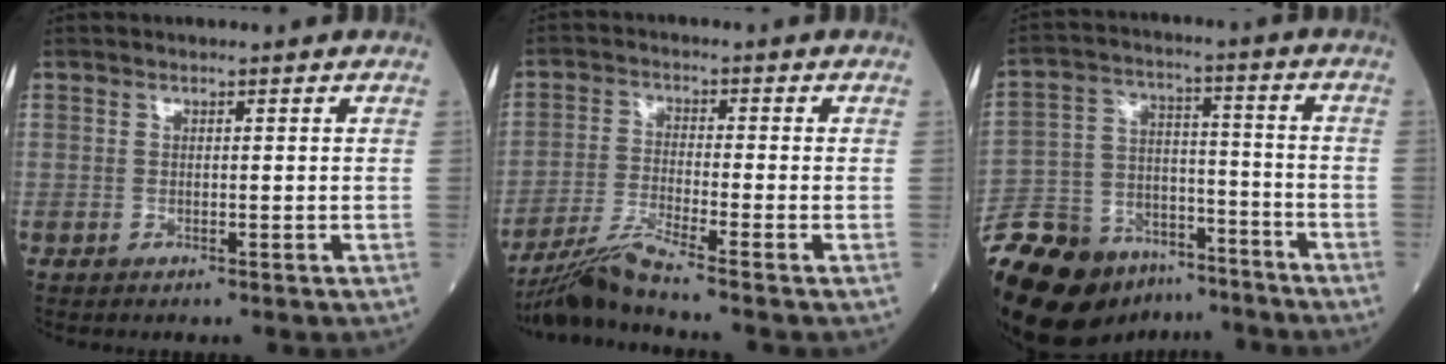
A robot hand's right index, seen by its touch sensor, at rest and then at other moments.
{"total": 6.7, "force": [-5.7, -2.0, 2.8], "torque": [-0.063, -0.030, -0.113]}
{"total": 23.0, "force": [-17.2, 11.5, 10.1], "torque": [-0.250, 0.001, -0.283]}